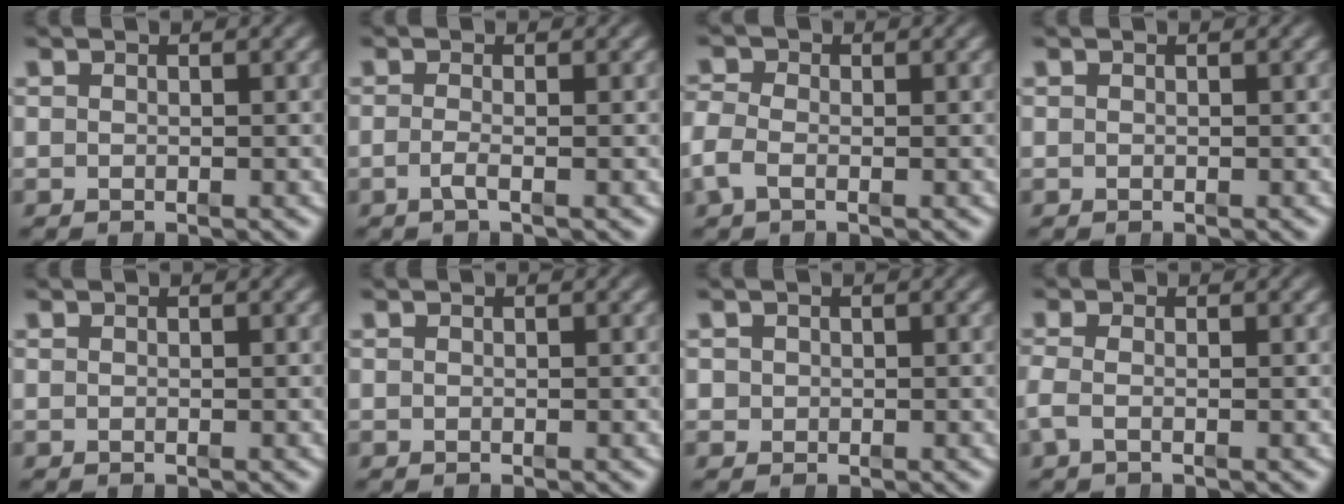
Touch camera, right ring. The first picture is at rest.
{"total": 1.5, "force": [-0.9, -0.2, 1.1], "torque": [-0.028, -0.012, -0.014]}
{"total": 2.4, "force": [-0.8, 1.8, 1.4], "torque": [-0.043, -0.011, -0.014]}
{"total": 0.0}
{"total": 0.0}
{"total": 0.0}
{"total": 1.8, "force": [0.2, 1.7, 0.5], "torque": [-0.021, -0.007, 0.005]}
{"total": 1.8, "force": [-0.6, 0.9, 1.5], "torque": [-0.046, -0.012, -0.008]}